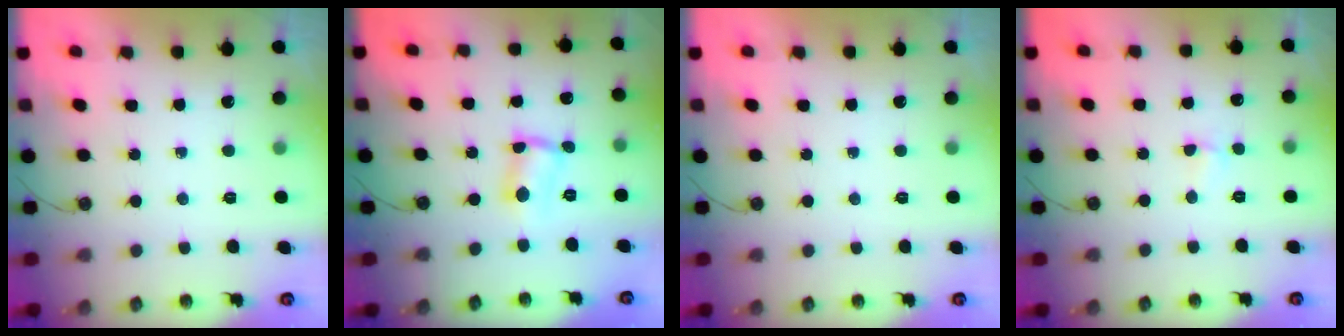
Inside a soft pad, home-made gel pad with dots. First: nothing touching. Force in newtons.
{"total": 2.8, "press": 2.8, "slide": 0.6}
{"total": 0.0}
{"total": 3.4, "press": 3.4, "slide": 0.5}